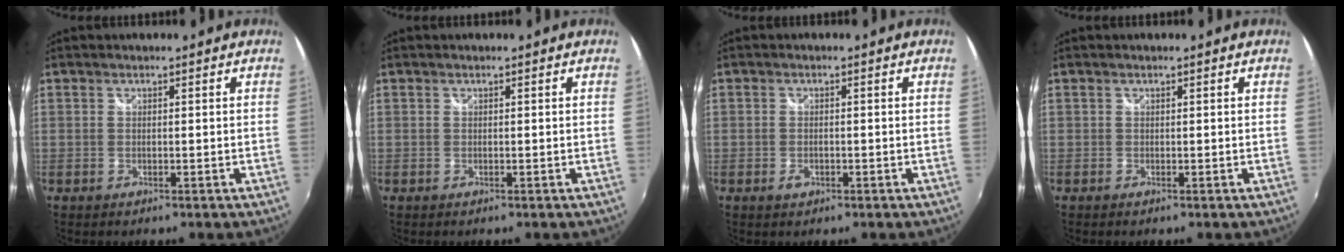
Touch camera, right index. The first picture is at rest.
{"total": 0.0}
{"total": 1.8, "force": [-0.9, 1.1, 1.2], "torque": [-0.024, -0.001, -0.015]}
{"total": 0.0}